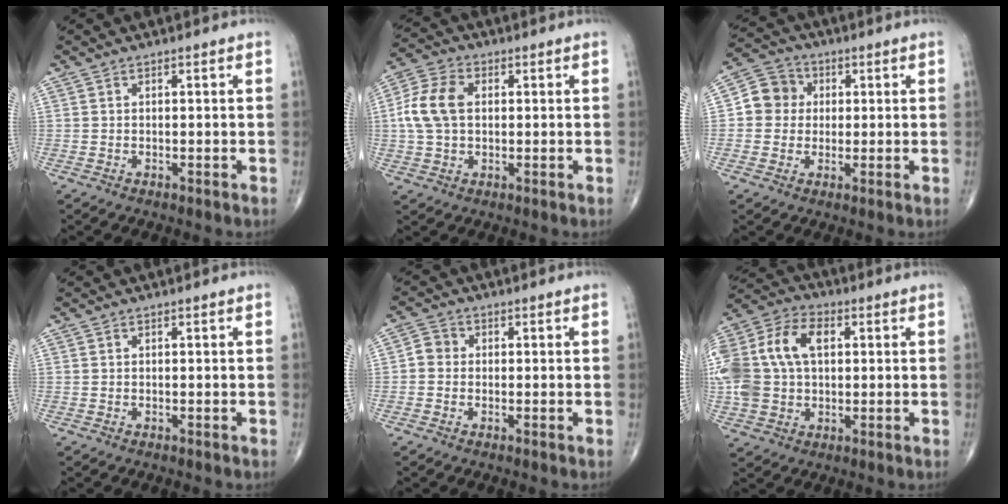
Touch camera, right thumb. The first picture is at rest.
{"total": 9.0, "force": [0.8, 6.2, 6.5], "torque": [-0.134, 0.018, 0.013]}
{"total": 7.2, "force": [0.6, 6.8, 2.4], "torque": [-0.014, 0.014, -0.002]}
{"total": 0.0}
{"total": 2.7, "force": [-0.4, 2.4, 1.2], "torque": [-0.008, 0.006, -0.017]}
{"total": 19.6, "force": [3.2, 13.4, 14.0], "torque": [-0.316, 0.030, 0.056]}